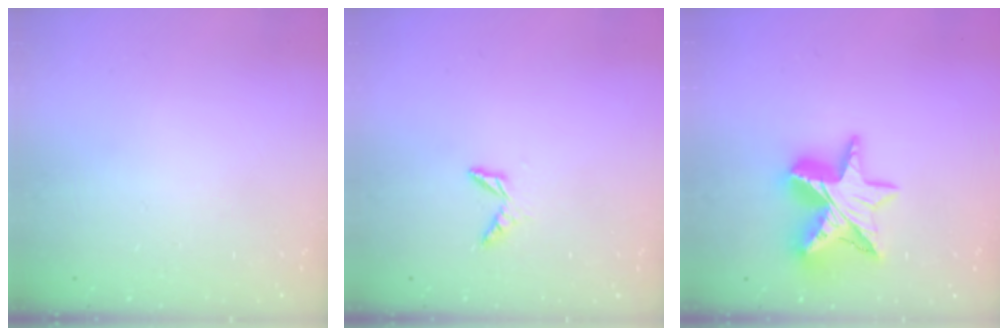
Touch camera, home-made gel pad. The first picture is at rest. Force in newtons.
{"total": 4.7, "press": 4.7, "slide": 0.5}
{"total": 15.2, "press": 15.2, "slide": 1.4}